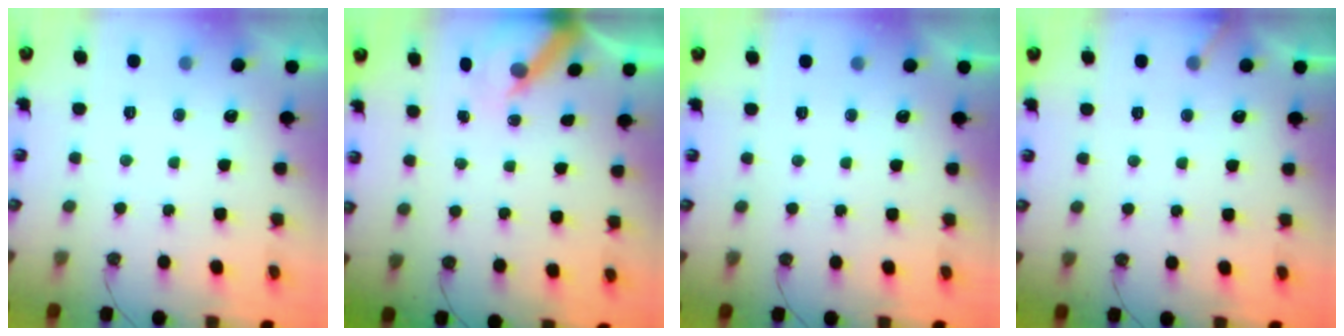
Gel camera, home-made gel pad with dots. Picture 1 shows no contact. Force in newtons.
{"total": 6.1, "press": 6.1, "slide": 0.6}
{"total": 0.0}
{"total": 2.9, "press": 2.9, "slide": 0.2}